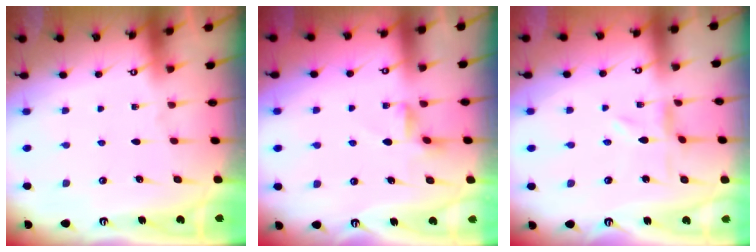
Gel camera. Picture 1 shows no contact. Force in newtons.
{"total": 2.3, "press": 2.3, "slide": 0.5}
{"total": 0.0}